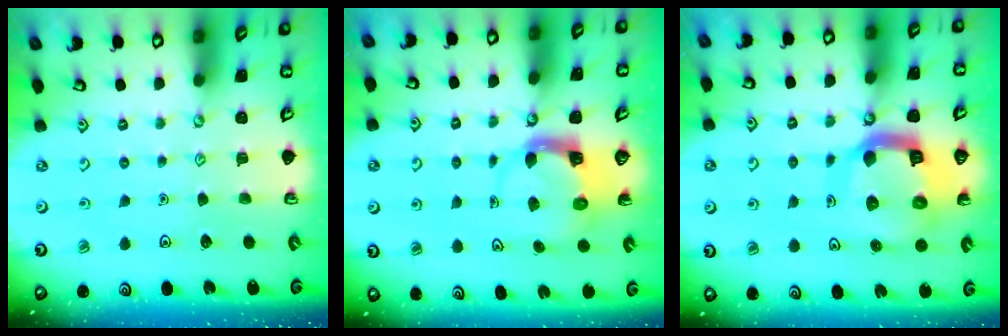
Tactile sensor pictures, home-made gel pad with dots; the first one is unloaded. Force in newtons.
{"total": 4.0, "press": 4.0, "slide": 0.5}
{"total": 16.1, "press": 15.9, "slide": 2.0}